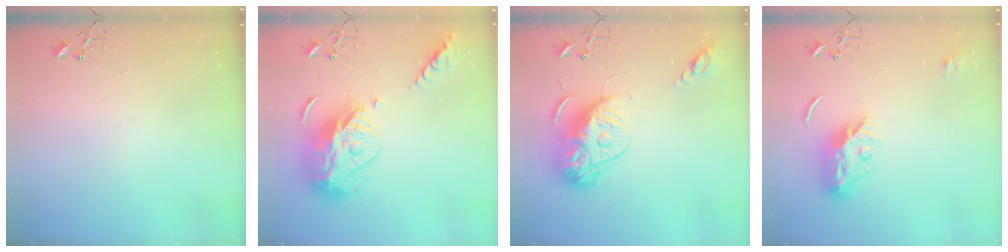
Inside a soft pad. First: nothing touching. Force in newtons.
{"total": 17.5, "press": 17.4, "slide": 1.6}
{"total": 16.1, "press": 16.0, "slide": 1.6}
{"total": 11.3, "press": 11.3, "slide": 0.7}